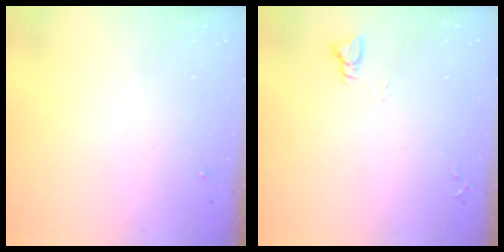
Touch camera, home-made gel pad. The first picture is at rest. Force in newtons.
{"total": 2.9, "press": 2.9, "slide": 0.3}